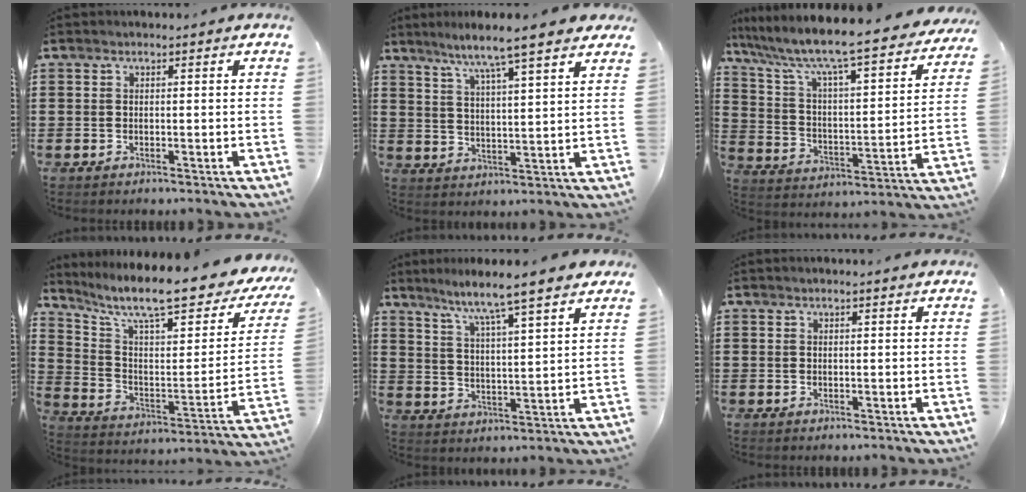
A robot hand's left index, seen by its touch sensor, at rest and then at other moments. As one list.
[{"total": 6.6, "force": [5.7, -0.4, 3.3], "torque": [-0.087, -0.029, 0.093]}, {"total": 7.8, "force": [6.5, 0.1, 4.3], "torque": [-0.114, -0.060, 0.099]}, {"total": 11.4, "force": [9.0, 1.4, 6.9], "torque": [-0.146, -0.069, 0.143]}, {"total": 6.0, "force": [5.2, -0.8, 2.8], "torque": [-0.078, -0.041, 0.081]}, {"total": 0.8, "force": [0.7, 0.0, 0.5], "torque": [-0.010, -0.001, 0.013]}]